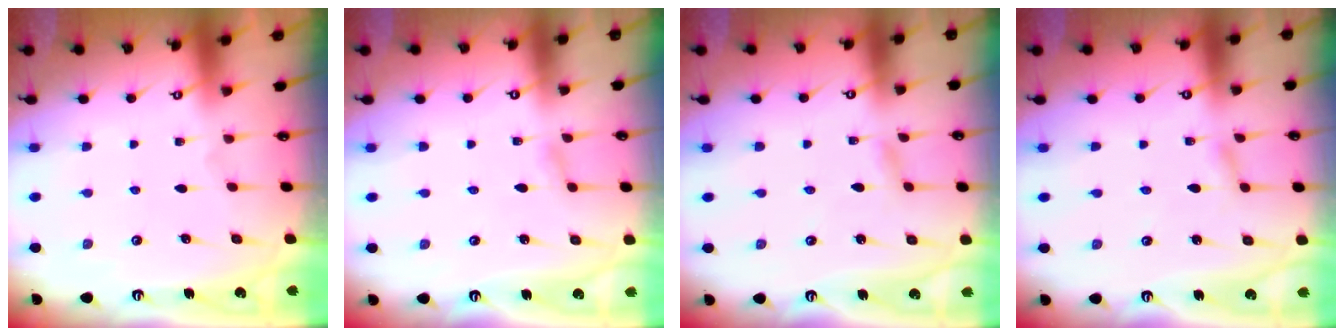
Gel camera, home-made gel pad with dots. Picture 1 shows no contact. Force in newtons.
{"total": 1.6, "press": 1.6, "slide": 0.1}
{"total": 1.5, "press": 1.5, "slide": 0.1}
{"total": 1.5, "press": 1.5, "slide": 0.1}